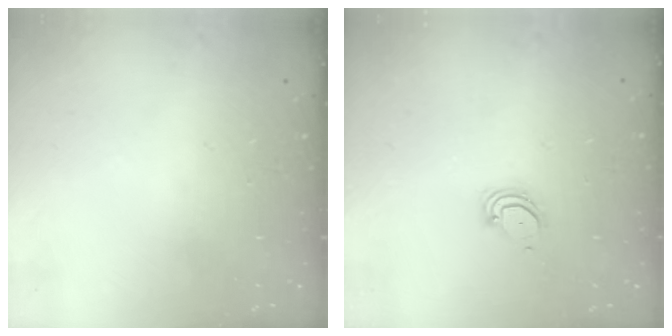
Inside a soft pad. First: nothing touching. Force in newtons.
{"total": 3.5, "press": 3.5, "slide": 0.3}